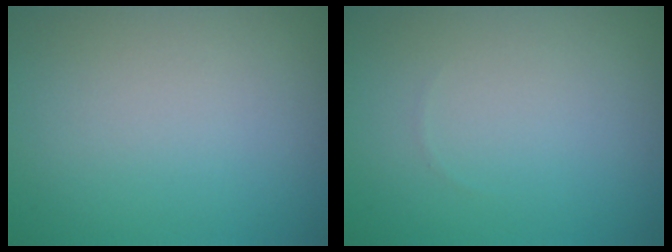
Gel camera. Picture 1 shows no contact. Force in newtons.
{"total": 0.0}